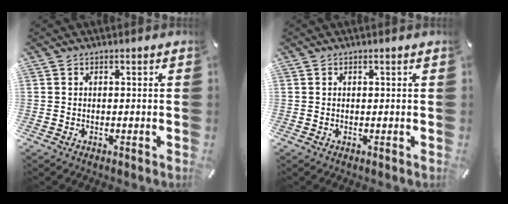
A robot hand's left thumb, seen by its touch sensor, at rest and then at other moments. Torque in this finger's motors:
{"motor_torque": [0.25, 0.31, 0.00, -0.08, 0.03]}